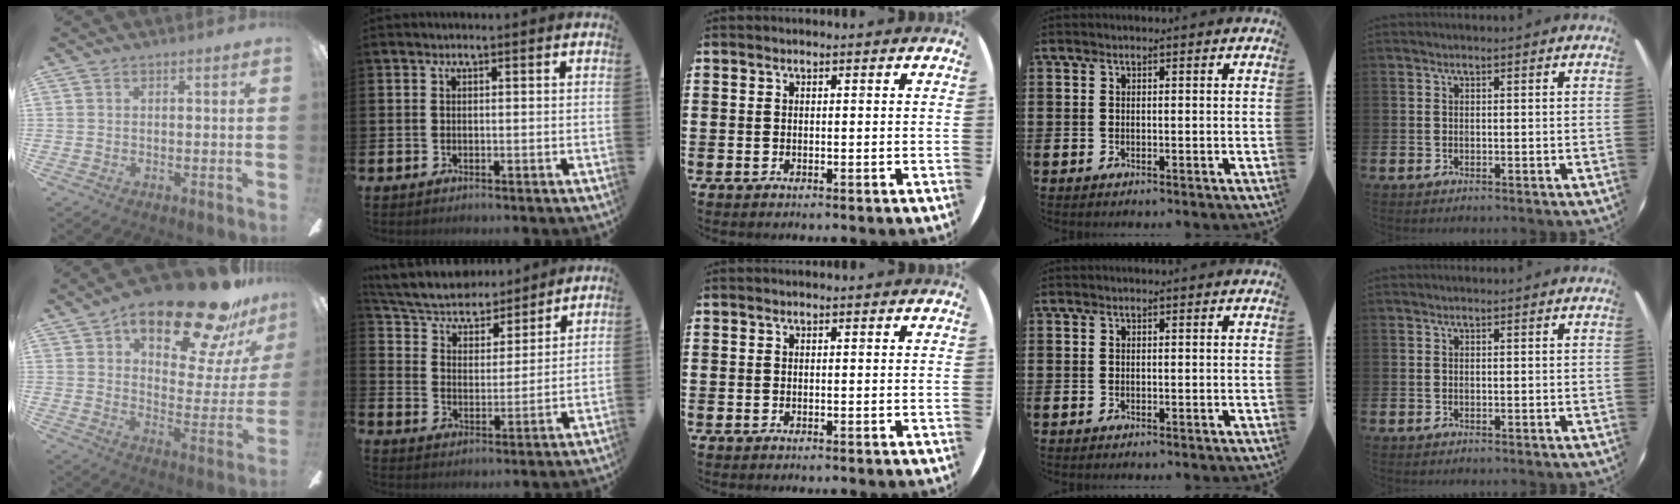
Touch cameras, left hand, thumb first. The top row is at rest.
{"thumb": {"total": 23.7, "force": [16.5, 8.4, 14.9], "torque": [-0.213, -0.107, 0.266]}, "index": {"total": 6.6, "force": [6.2, 2.0, 0.8], "torque": [-0.056, -0.046, 0.107]}}